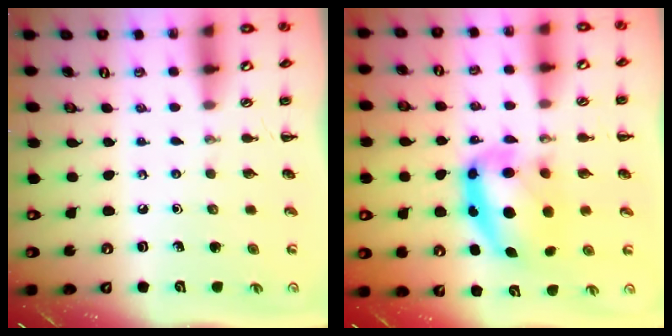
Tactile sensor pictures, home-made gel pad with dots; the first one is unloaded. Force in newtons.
{"total": 11.0, "press": 10.8, "slide": 2.4}